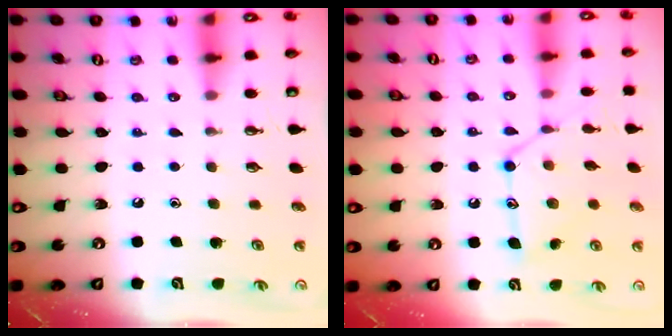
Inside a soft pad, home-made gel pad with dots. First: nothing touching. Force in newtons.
{"total": 14.2, "press": 14.2, "slide": 0.7}